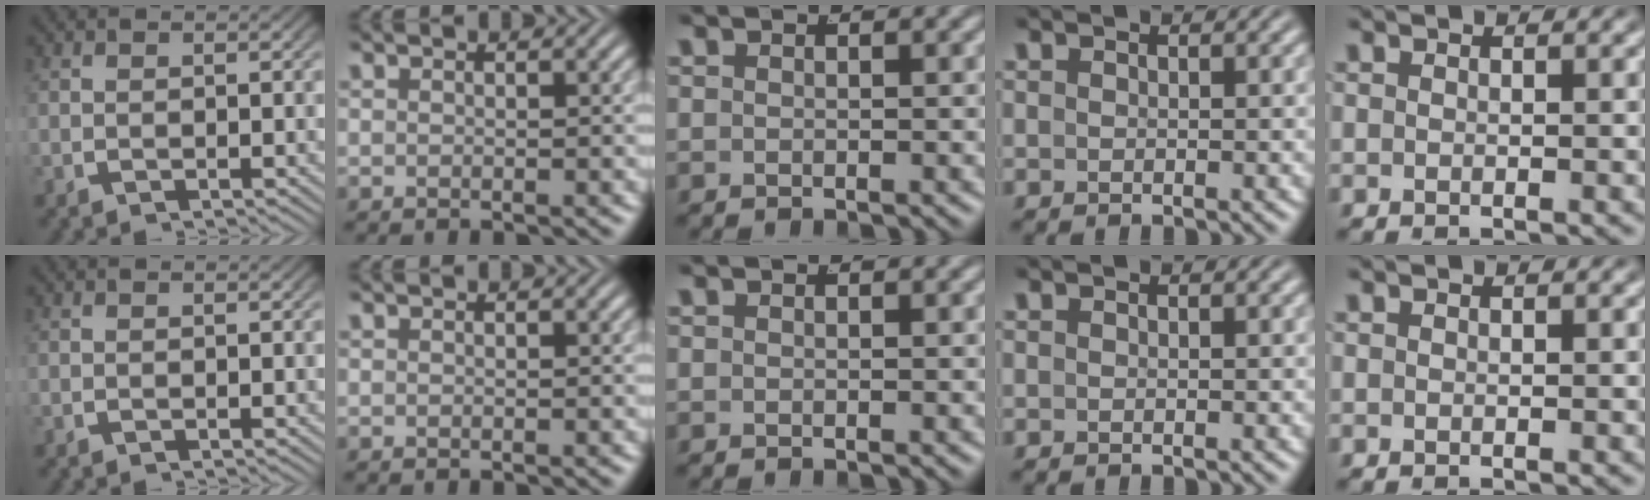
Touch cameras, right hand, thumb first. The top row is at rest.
{}